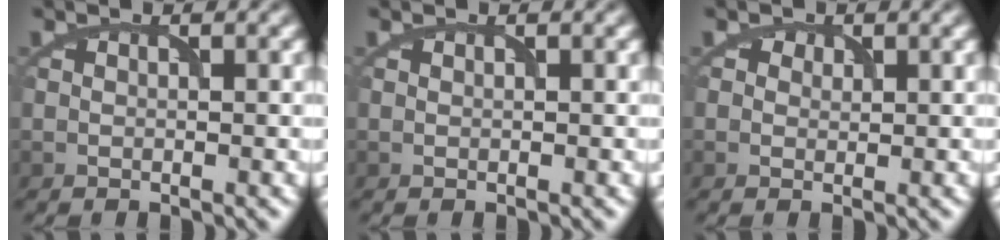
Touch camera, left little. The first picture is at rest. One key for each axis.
{"total": 0.0}
{"total": 1.7, "fx": 0.9, "fy": 1.3, "fz": 0.6, "tx": -0.006, "ty": 0.006, "tz": 0.007}